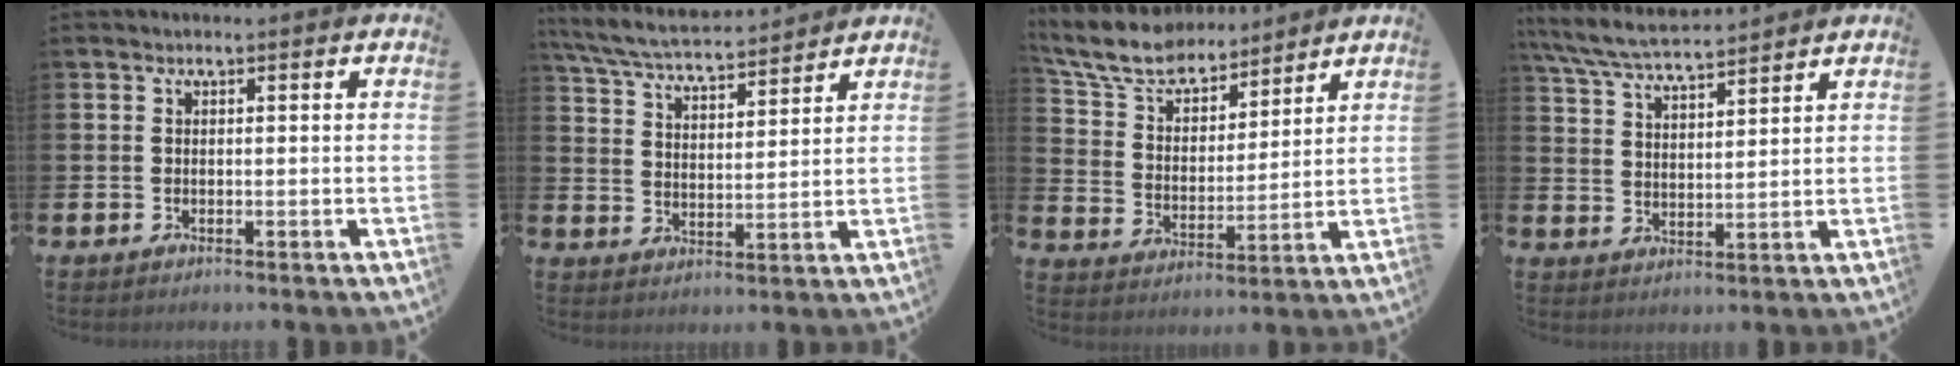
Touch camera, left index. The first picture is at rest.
{"total": 6.0, "force": [5.8, 0.9, 1.5], "torque": [-0.052, -0.035, 0.100]}
{"total": 8.6, "force": [7.8, 2.7, 2.1], "torque": [-0.080, -0.049, 0.141]}
{"total": 6.6, "force": [6.2, 0.7, 2.0], "torque": [-0.060, -0.033, 0.111]}